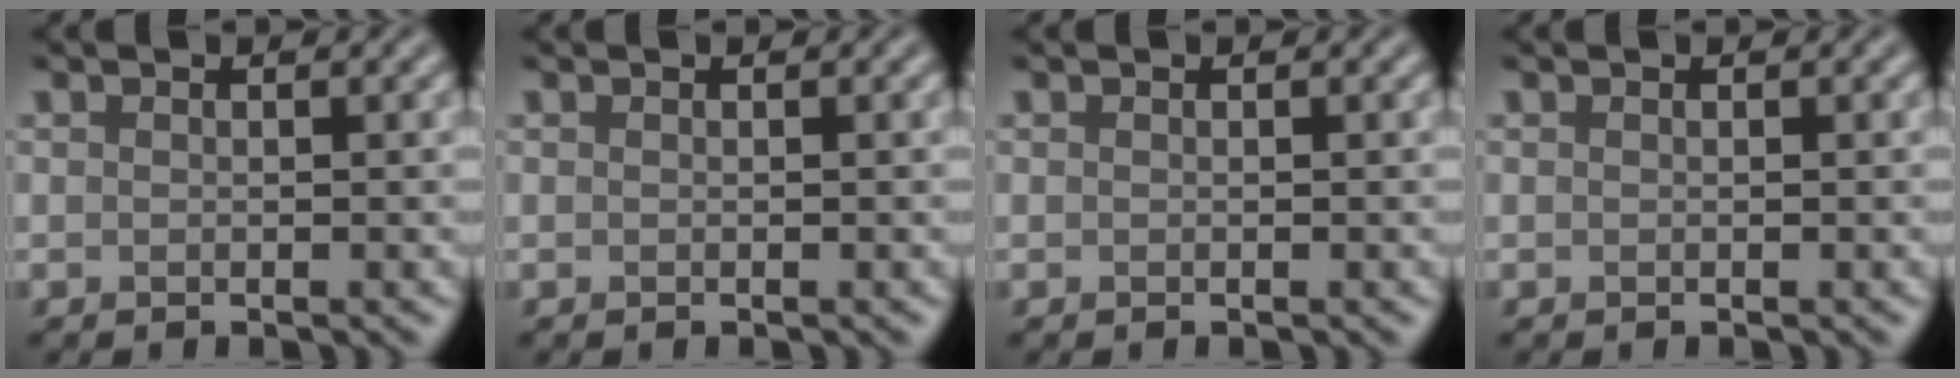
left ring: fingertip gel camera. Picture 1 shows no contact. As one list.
[{"total": 0.0}, {"total": 0.0}, {"total": 0.0}]